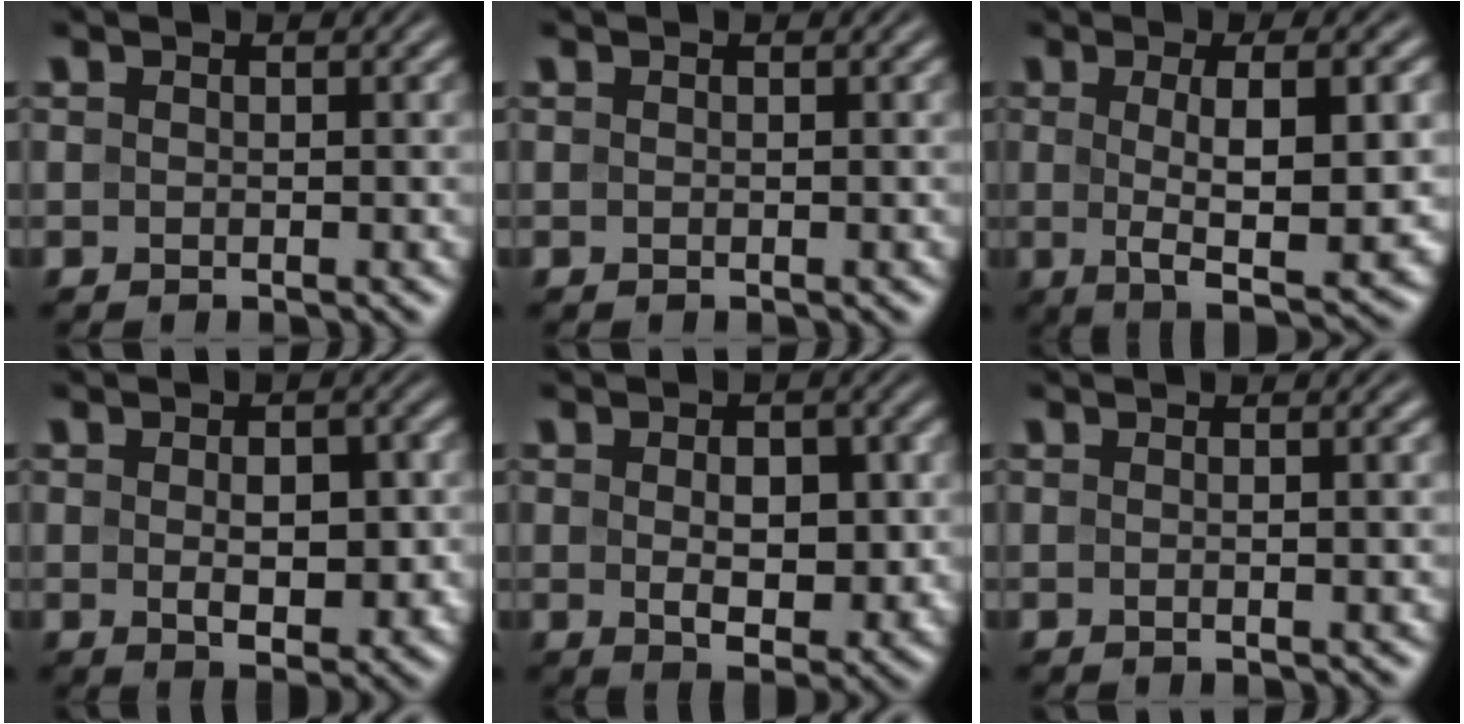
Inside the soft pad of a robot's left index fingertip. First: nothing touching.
{"total": 0.0}
{"total": 9.2, "force": [0.1, 2.5, 8.8], "torque": [-0.130, -0.002, 0.002]}
{"total": 5.2, "force": [-0.2, 2.7, 4.5], "torque": [-0.064, -0.006, 0.002]}
{"total": 5.8, "force": [0.1, 3.3, 4.8], "torque": [-0.067, -0.007, 0.006]}
{"total": 2.9, "force": [0.2, 1.0, 2.7], "torque": [-0.024, 0.005, -0.008]}